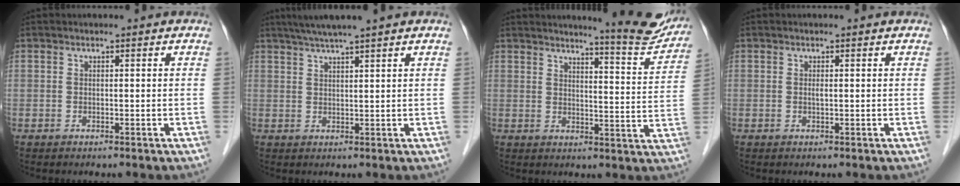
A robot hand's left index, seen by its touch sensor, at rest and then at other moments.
{"total": 5.9, "force": [4.7, -0.9, 3.4], "torque": [-0.057, 0.023, 0.081]}
{"total": 10.9, "force": [10.4, 0.2, 3.2], "torque": [-0.035, -0.041, 0.118]}
{"total": 0.5, "force": [0.1, 0.0, 0.5], "torque": [-0.013, 0.000, 0.002]}